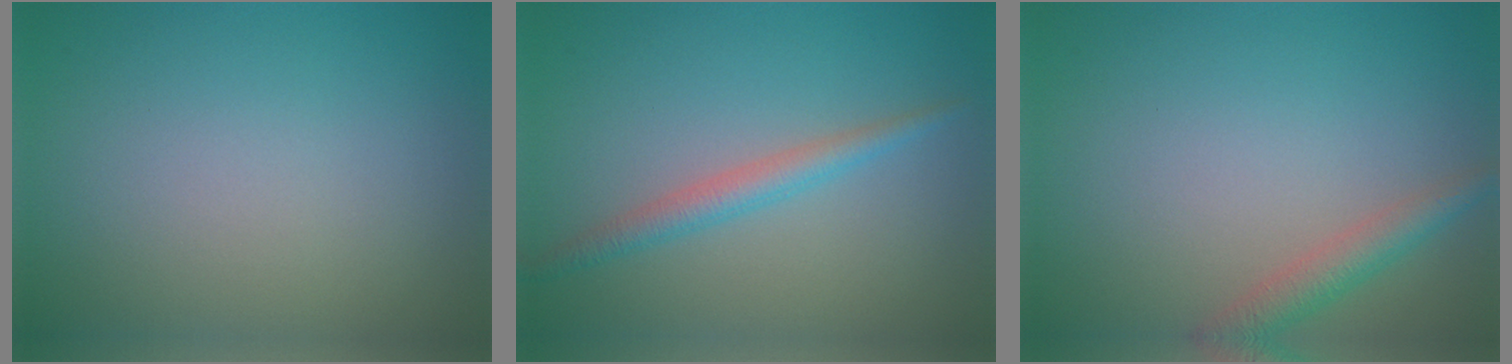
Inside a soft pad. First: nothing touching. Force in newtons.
{"total": 2.3, "press": 2.3, "slide": 0.1}
{"total": 2.6, "press": 2.6, "slide": 0.2}